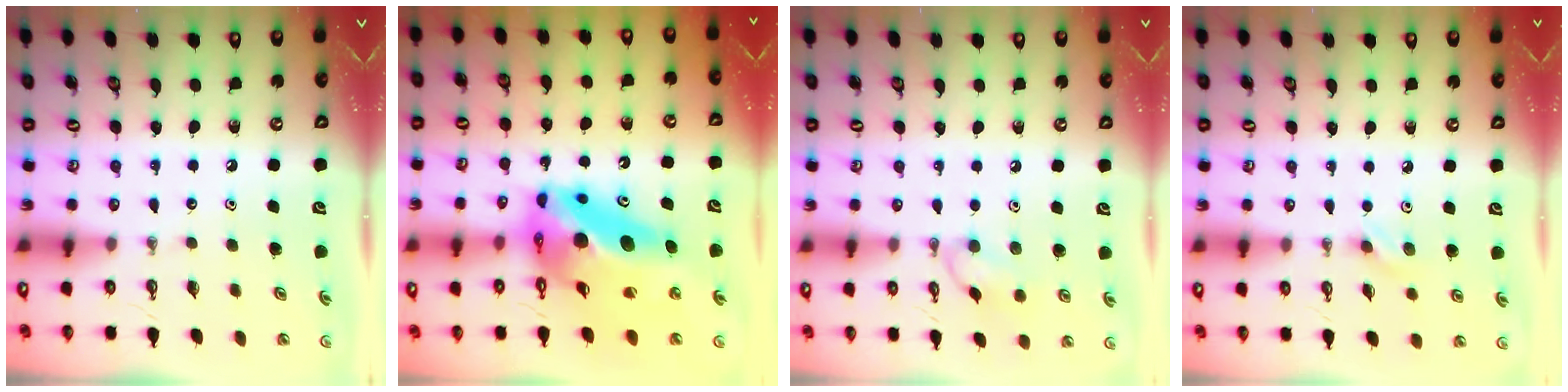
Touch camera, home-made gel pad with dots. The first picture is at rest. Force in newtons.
{"total": 20.4, "press": 18.9, "slide": 7.6}
{"total": 7.9, "press": 7.9, "slide": 0.4}
{"total": 5.7, "press": 5.5, "slide": 1.6}